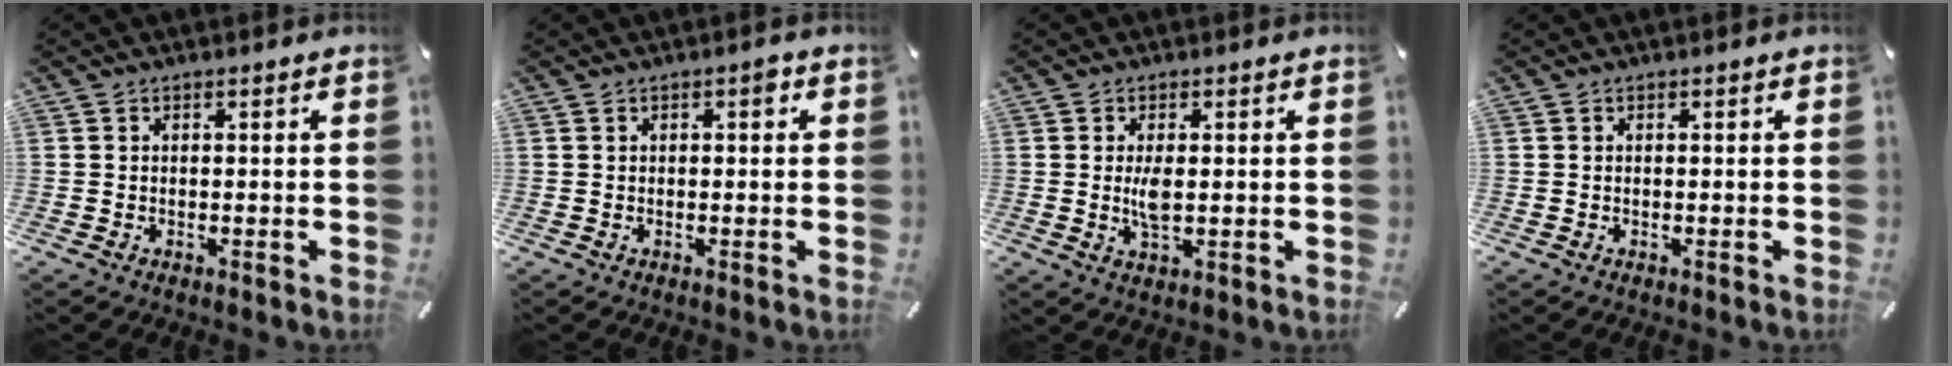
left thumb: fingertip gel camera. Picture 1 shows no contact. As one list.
[{"total": 1.9, "force": [0.5, 0.9, 1.6], "torque": [-0.017, 0.002, 0.003]}, {"total": 4.3, "force": [0.3, 1.7, 4.0], "torque": [-0.099, -0.006, -0.003]}, {"total": 0.0}]